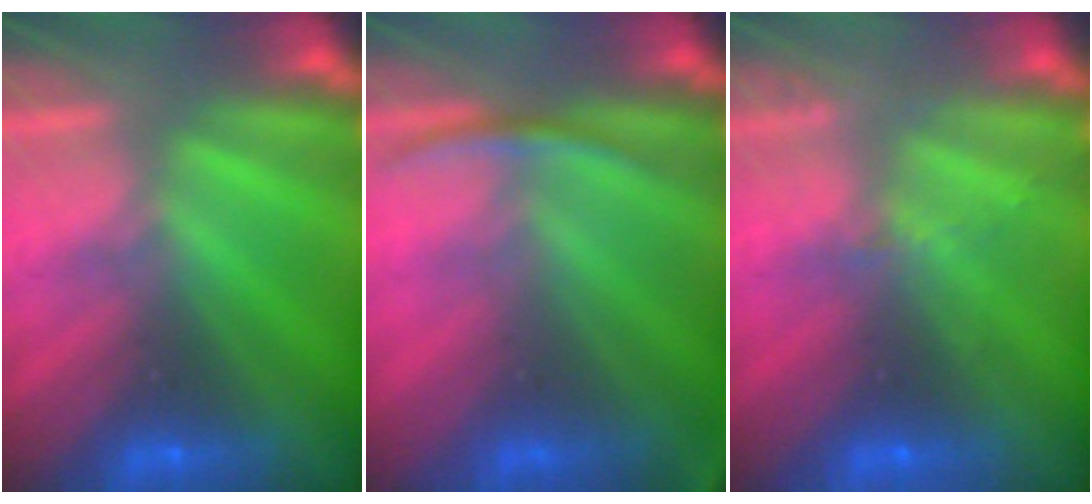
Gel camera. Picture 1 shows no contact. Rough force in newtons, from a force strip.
{"total": 2.7}
{"total": 2.0}